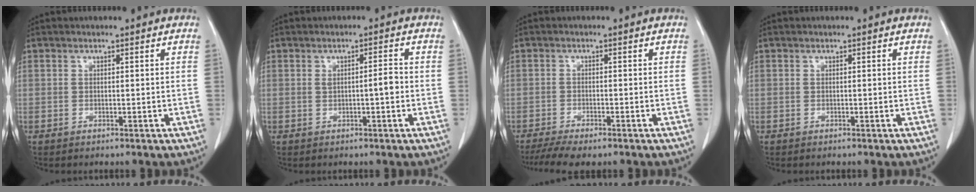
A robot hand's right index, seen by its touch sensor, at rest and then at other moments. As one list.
[{"total": 2.3, "force": [-0.2, 0.3, 2.3], "torque": [-0.039, 0.002, -0.002]}, {"total": 6.3, "force": [-5.0, 1.1, 3.6], "torque": [-0.057, -0.013, -0.080]}, {"total": 0.0}]